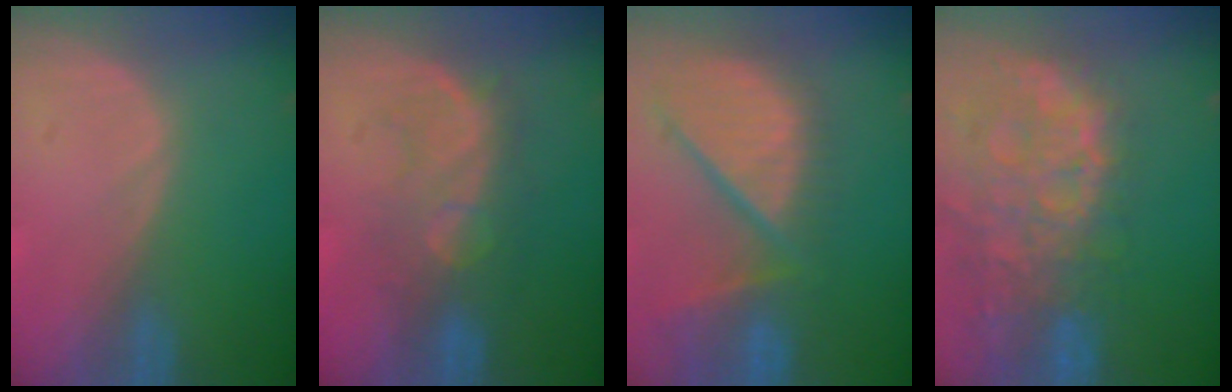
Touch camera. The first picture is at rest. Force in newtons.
{"total": 7.8, "press": 7.7, "slide": 1.2}
{"total": 12.3, "press": 10.6, "slide": 6.3}
{"total": 13.7, "press": 11.2, "slide": 7.9}